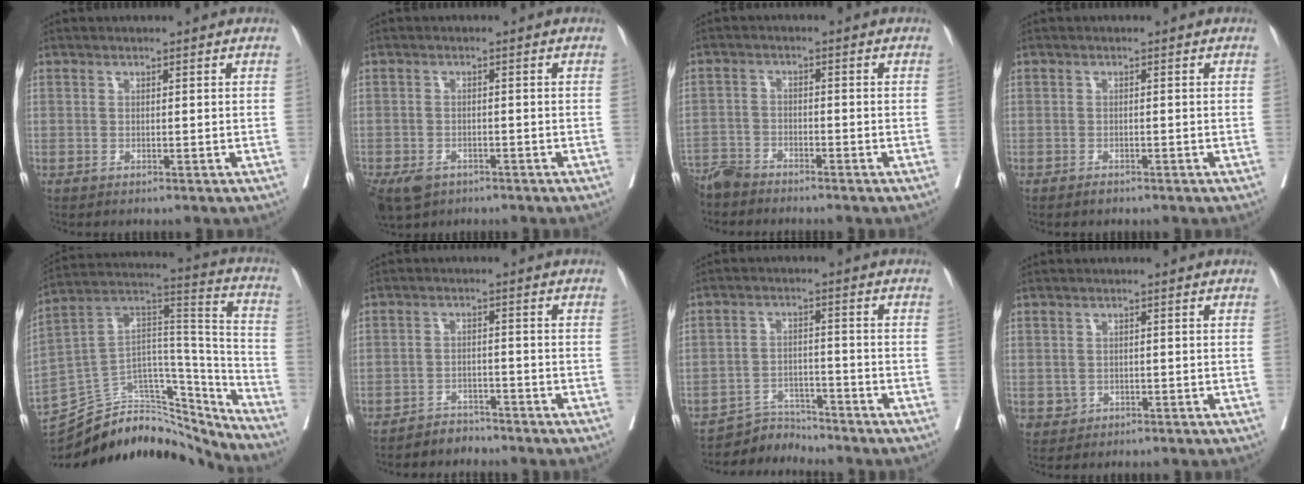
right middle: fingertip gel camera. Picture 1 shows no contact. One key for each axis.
{"total": 8.5, "fx": -5.2, "fy": 5.5, "fz": 3.8, "tx": -0.088, "ty": -0.010, "tz": -0.079}
{"total": 4.5, "fx": -4.4, "fy": 0.8, "fz": 0.6, "tx": -0.005, "ty": -0.013, "tz": -0.087}
{"total": 0.9, "fx": -0.7, "fy": 0.3, "fz": 0.3, "tx": -0.007, "ty": 0.000, "tz": -0.010}
{"total": 25.3, "fx": -22.9, "fy": 7.7, "fz": 7.5, "tx": -0.127, "ty": 0.055, "tz": -0.357}
{"total": 2.9, "fx": -2.7, "fy": 0.8, "fz": -0.3, "tx": 0.004, "ty": -0.002, "tz": -0.047}
{"total": 4.4, "fx": -4.2, "fy": 0.3, "fz": -1.2, "tx": 0.024, "ty": 0.004, "tz": -0.072}
{"total": 1.6, "fx": -0.3, "fy": 1.5, "fz": 0.3, "tx": -0.002, "ty": 0.005, "tz": -0.001}